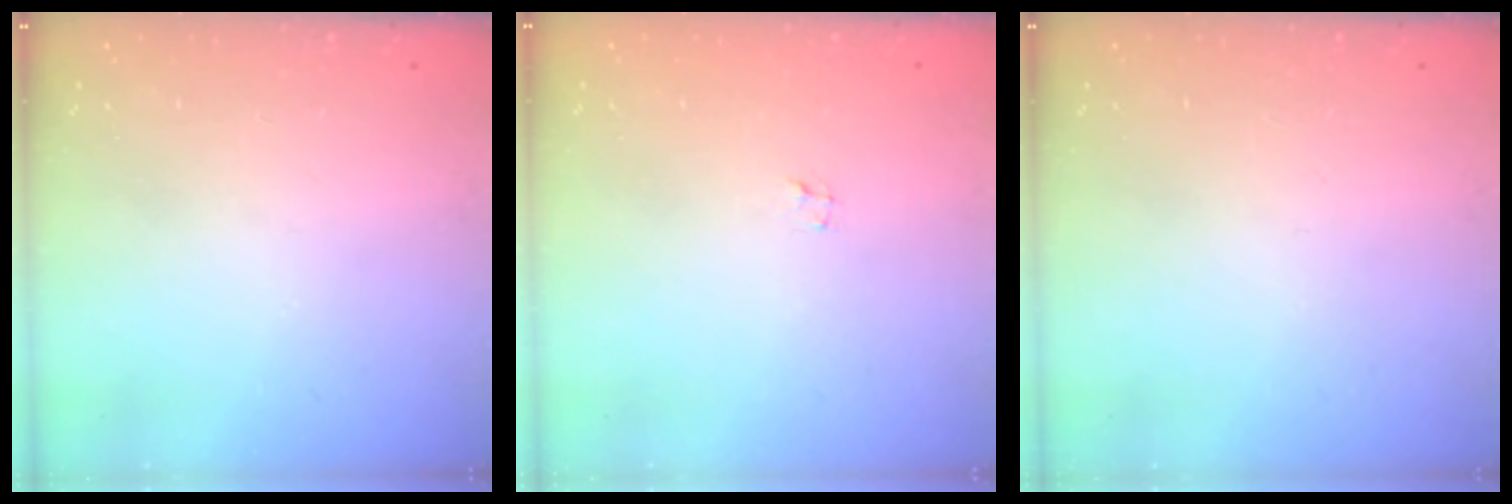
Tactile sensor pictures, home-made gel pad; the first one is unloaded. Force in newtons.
{"total": 1.2, "press": 1.2, "slide": 0.1}
{"total": 0.0}